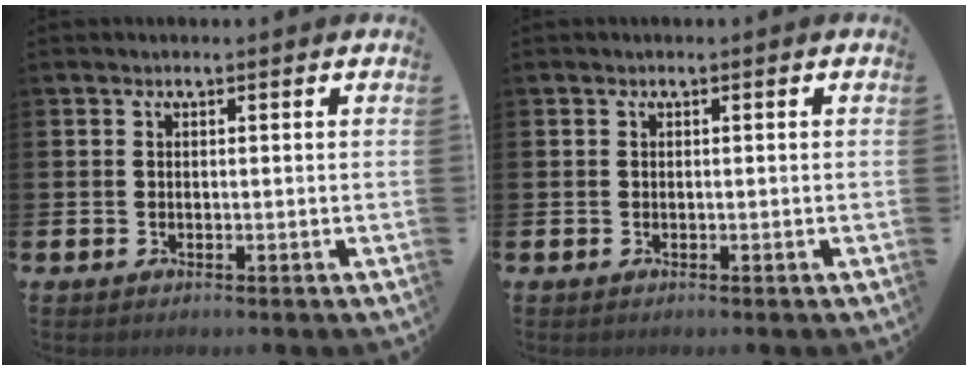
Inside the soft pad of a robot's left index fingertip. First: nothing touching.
{"total": 0.0}